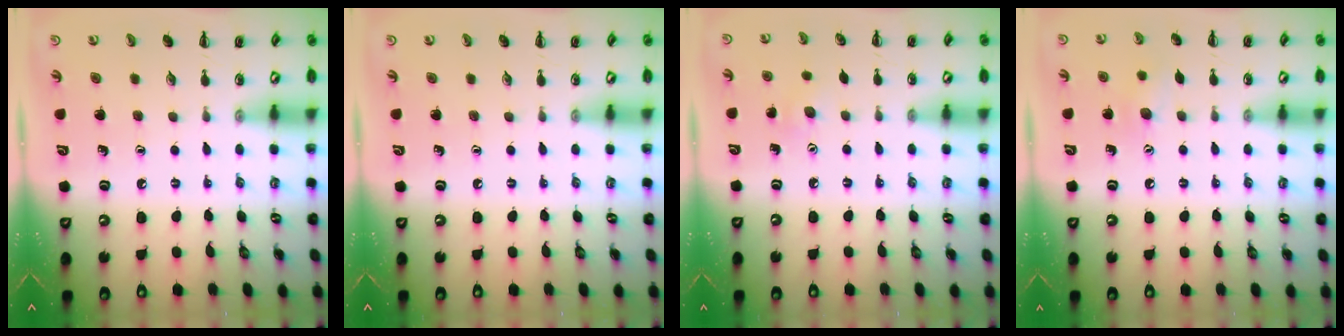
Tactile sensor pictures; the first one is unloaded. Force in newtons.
{"total": 0.0}
{"total": 5.6, "press": 5.4, "slide": 1.6}
{"total": 6.9, "press": 6.7, "slide": 1.5}